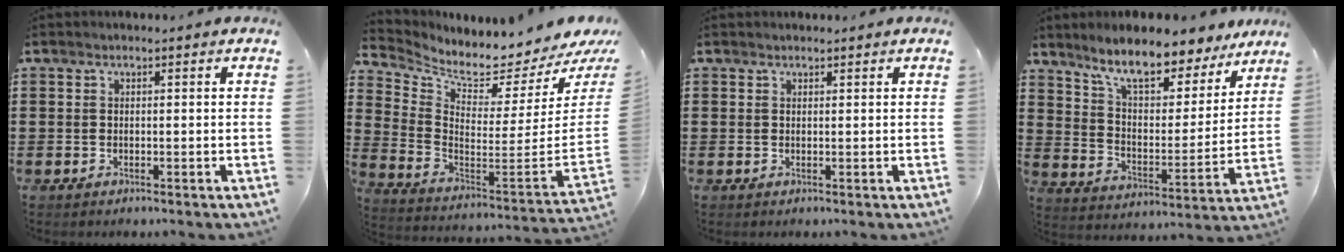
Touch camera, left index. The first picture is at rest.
{"total": 3.3, "force": [3.0, 0.5, 1.3], "torque": [-0.042, -0.065, 0.040]}
{"total": 0.6, "force": [0.5, 0.2, -0.3], "torque": [0.004, 0.000, 0.010]}
{"total": 9.3, "force": [8.1, 1.9, 4.1], "torque": [-0.099, -0.053, 0.138]}